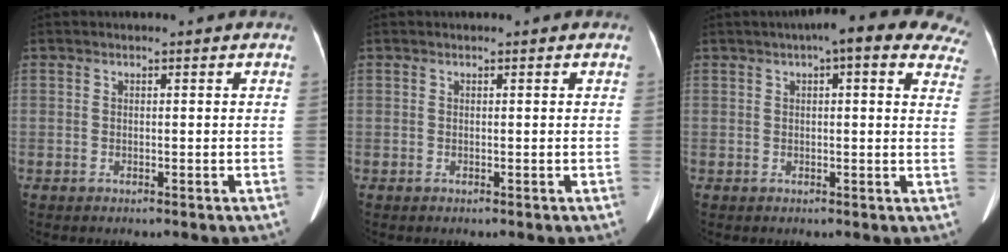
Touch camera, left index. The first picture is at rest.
{"total": 0.0}
{"total": 14.4, "force": [10.4, 3.5, 9.3], "torque": [-0.101, 0.027, 0.101]}